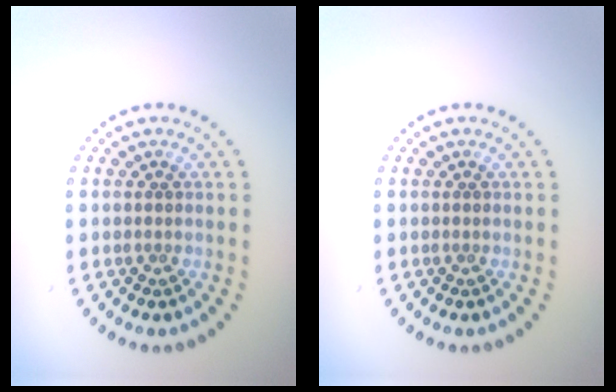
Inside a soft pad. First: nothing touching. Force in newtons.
{"total": 0.0}